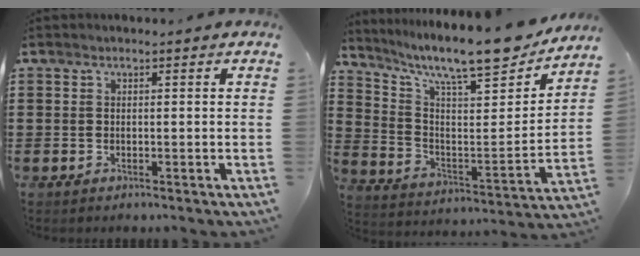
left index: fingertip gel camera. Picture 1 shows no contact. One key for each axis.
{"total": 11.4, "fx": 9.6, "fy": 1.6, "fz": 6.0, "tx": -0.123, "ty": -0.075, "tz": 0.153}